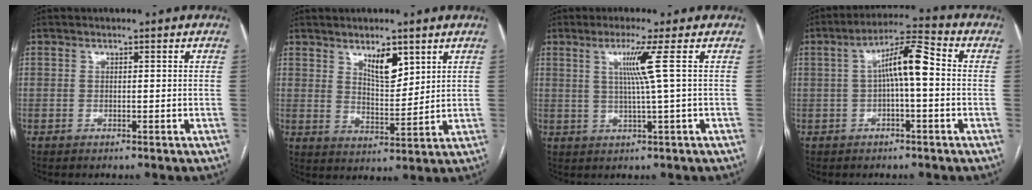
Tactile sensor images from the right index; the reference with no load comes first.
{"total": 6.0, "force": [3.6, 2.1, 4.3], "torque": [-0.076, -0.007, 0.067]}
{"total": 4.9, "force": [1.3, -1.8, 4.4], "torque": [-0.087, -0.005, 0.028]}
{"total": 7.7, "force": [0.3, 1.3, 7.6], "torque": [-0.134, 0.028, 0.001]}